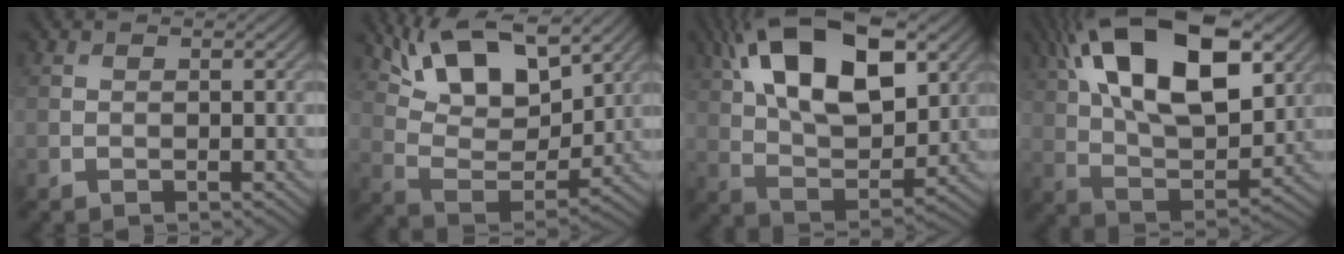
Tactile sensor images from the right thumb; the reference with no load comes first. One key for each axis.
{"total": 13.5, "fx": 8.6, "fy": 5.5, "fz": 8.8, "tx": -0.173, "ty": 0.001, "tz": 0.141}
{"total": 18.2, "fx": 7.8, "fy": 9.0, "fz": 13.7, "tx": -0.256, "ty": 0.030, "tz": 0.110}
{"total": 20.1, "fx": 8.6, "fy": 9.7, "fz": 15.3, "tx": -0.281, "ty": 0.038, "tz": 0.120}